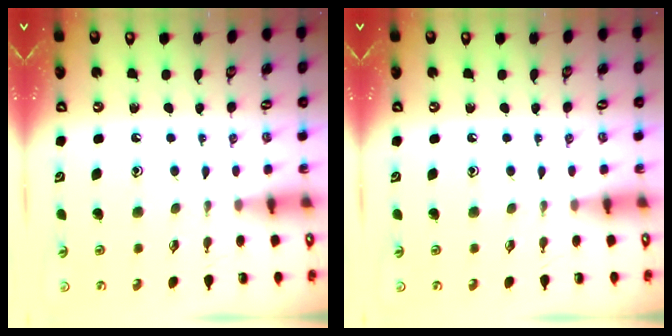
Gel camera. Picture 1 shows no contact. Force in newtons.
{"total": 0.0}